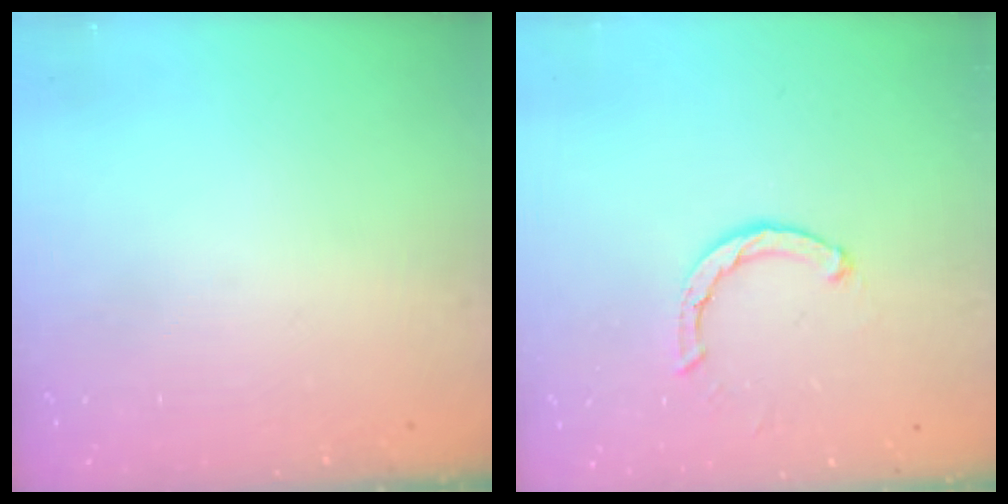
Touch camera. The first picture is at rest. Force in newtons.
{"total": 2.1, "press": 2.1, "slide": 0.1}